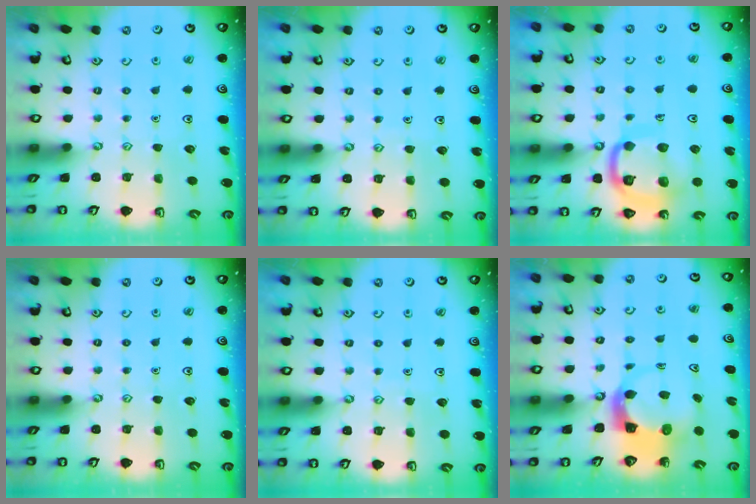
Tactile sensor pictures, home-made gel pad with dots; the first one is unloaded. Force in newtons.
{"total": 2.6, "press": 2.5, "slide": 0.3}
{"total": 15.6, "press": 15.5, "slide": 1.6}
{"total": 0.0}
{"total": 2.6, "press": 2.5, "slide": 0.3}
{"total": 5.1, "press": 5.0, "slide": 0.7}